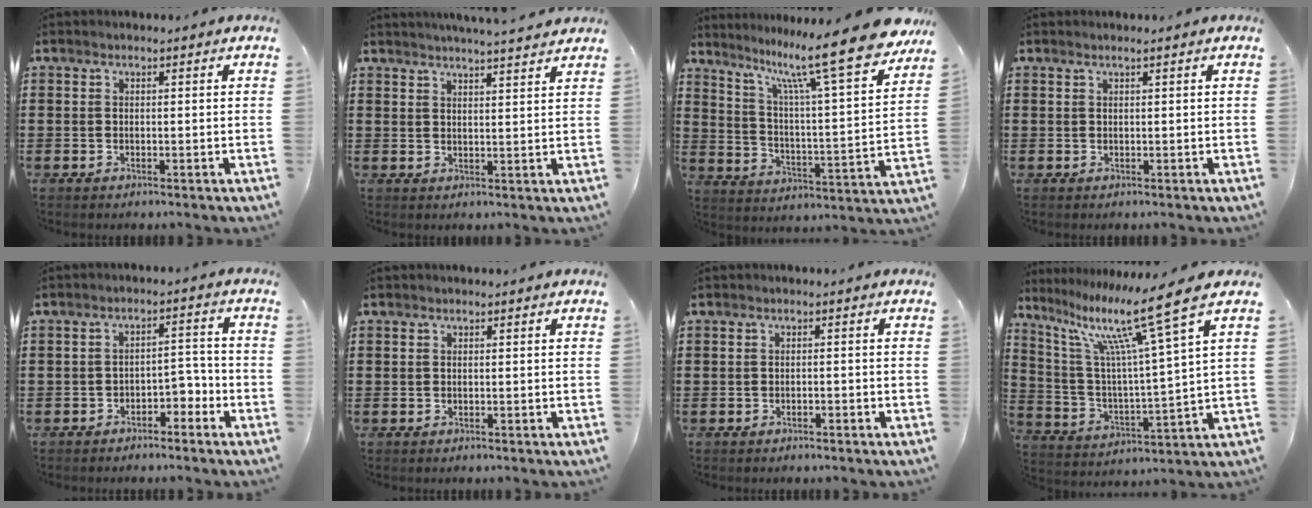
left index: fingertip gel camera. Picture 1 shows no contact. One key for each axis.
{"total": 3.4, "fx": 3.3, "fy": -0.6, "fz": 0.7, "tx": -0.022, "ty": -0.014, "tz": 0.058}
{"total": 14.1, "fx": 11.6, "fy": 0.3, "fz": 8.1, "tx": -0.153, "ty": -0.086, "tz": 0.182}
{"total": 0.6, "fx": 0.4, "fy": -0.1, "fz": 0.5, "tx": -0.007, "ty": -0.001, "tz": 0.007}
{"total": 3.7, "fx": -2.9, "fy": 1.6, "fz": 1.5, "tx": -0.029, "ty": 0.011, "tz": -0.059}
{"total": 0.0}
{"total": 0.8, "fx": -0.8, "fy": 0.2, "fz": 0.3, "tx": -0.010, "ty": -0.001, "tz": -0.015}
{"total": 13.5, "fx": 8.9, "fy": 0.8, "fz": 10.1, "tx": -0.208, "ty": -0.043, "tz": 0.137}